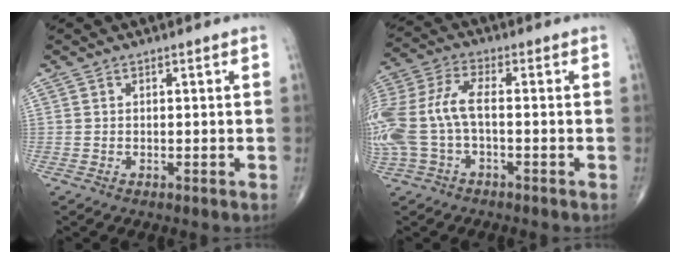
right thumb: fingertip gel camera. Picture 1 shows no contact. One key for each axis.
{"total": 13.4, "fx": -1.8, "fy": 6.5, "fz": 11.6, "tx": -0.285, "ty": 0.028, "tz": -0.033}